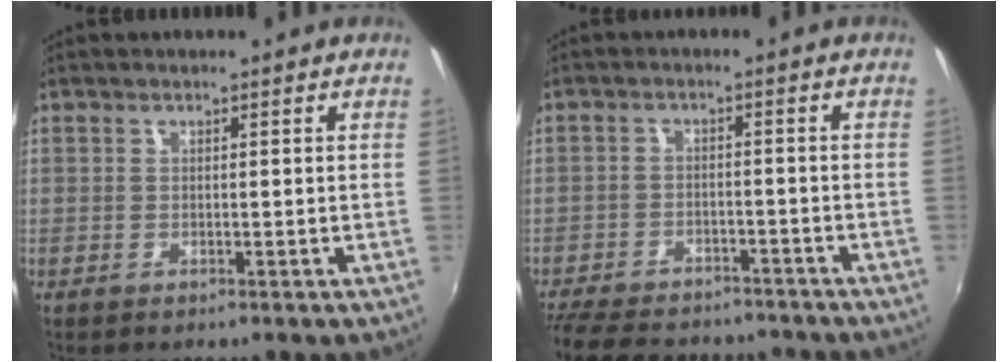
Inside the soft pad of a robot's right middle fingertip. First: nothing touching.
{"total": 16.1, "force": [-13.4, 6.3, 6.2], "torque": [-0.155, 0.002, -0.196]}